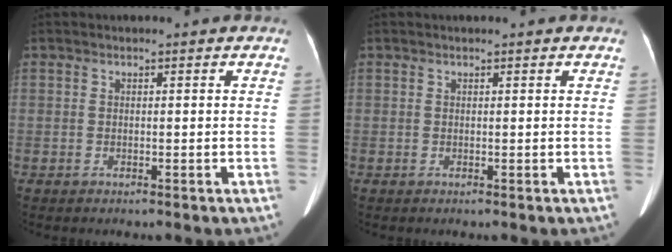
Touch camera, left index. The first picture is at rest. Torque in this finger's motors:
{"motor_torque": [-0.01, 0.02, -0.01, -0.01]}